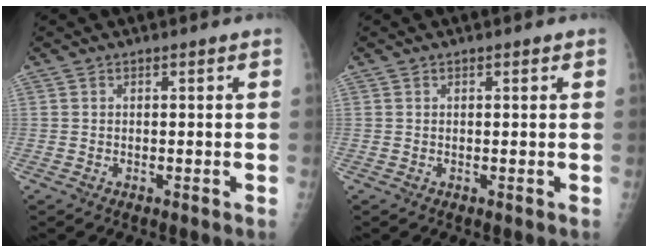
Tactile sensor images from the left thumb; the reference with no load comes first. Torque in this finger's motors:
{"motor_torque": [-0.11, 0.15, 0.05, -0.01, -0.08]}